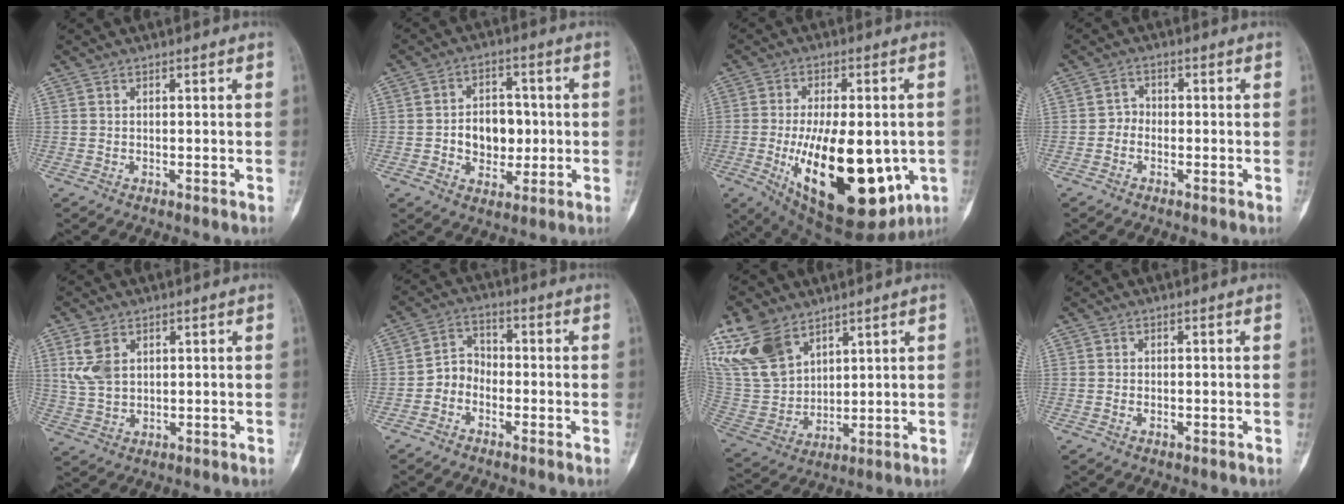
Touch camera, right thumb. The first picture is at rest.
{"total": 9.2, "force": [-0.7, 6.8, 6.2], "torque": [-0.056, 0.014, -0.008]}
{"total": 25.3, "force": [-5.6, 11.6, 21.8], "torque": [-0.315, -0.028, -0.057]}
{"total": 2.1, "force": [-0.9, 1.7, 0.9], "torque": [-0.001, 0.009, -0.027]}
{"total": 6.6, "force": [2.4, 4.3, 4.3], "torque": [-0.086, -0.004, 0.058]}
{"total": 4.8, "force": [-2.1, 3.9, 2.0], "torque": [-0.015, 0.026, -0.052]}
{"total": 15.7, "force": [9.8, 9.4, 7.9], "torque": [-0.151, -0.029, 0.212]}
{"total": 1.0, "force": [-0.2, 0.7, 0.7], "torque": [-0.009, 0.005, -0.004]}